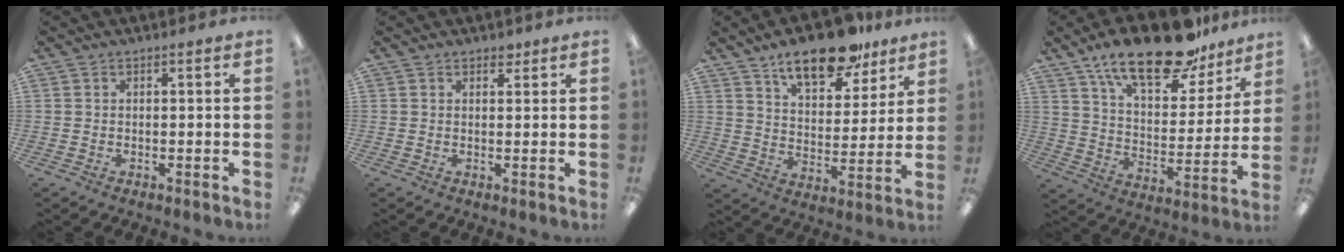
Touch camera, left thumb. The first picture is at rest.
{"total": 1.7, "force": [1.3, 0.8, 0.5], "torque": [0.005, -0.007, 0.022]}
{"total": 16.2, "force": [12.0, 6.5, 8.7], "torque": [-0.130, -0.062, 0.206]}
{"total": 21.5, "force": [15.4, 8.5, 12.3], "torque": [-0.198, -0.092, 0.264]}